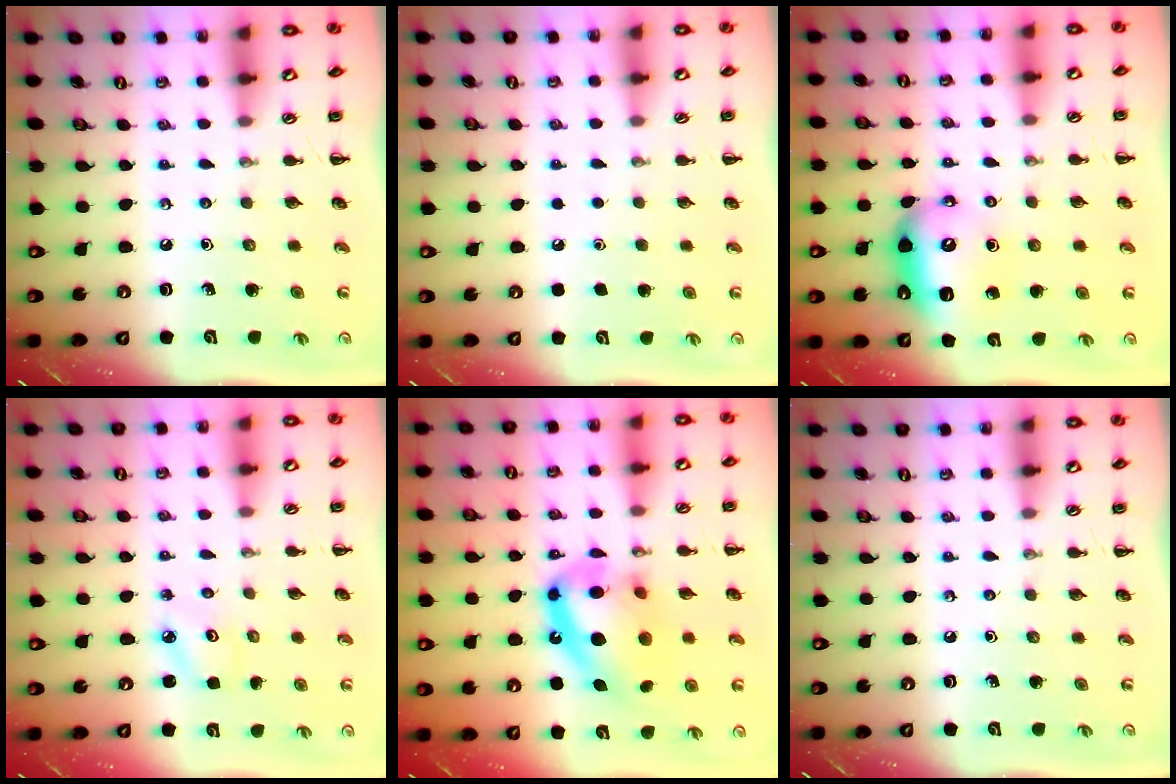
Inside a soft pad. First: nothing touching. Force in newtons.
{"total": 1.8, "press": 1.7, "slide": 0.1}
{"total": 9.5, "press": 9.5, "slide": 1.1}
{"total": 2.9, "press": 2.8, "slide": 0.5}
{"total": 17.7, "press": 17.3, "slide": 3.8}
{"total": 0.0}